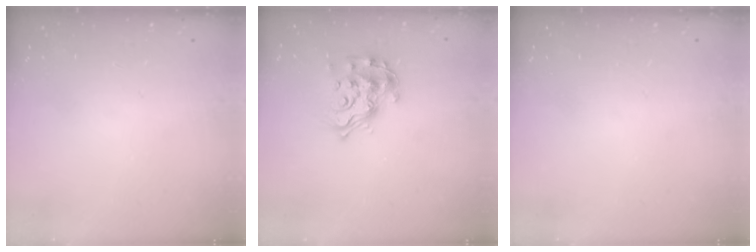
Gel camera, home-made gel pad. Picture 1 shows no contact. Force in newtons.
{"total": 14.9, "press": 14.9, "slide": 1.0}
{"total": 0.0}